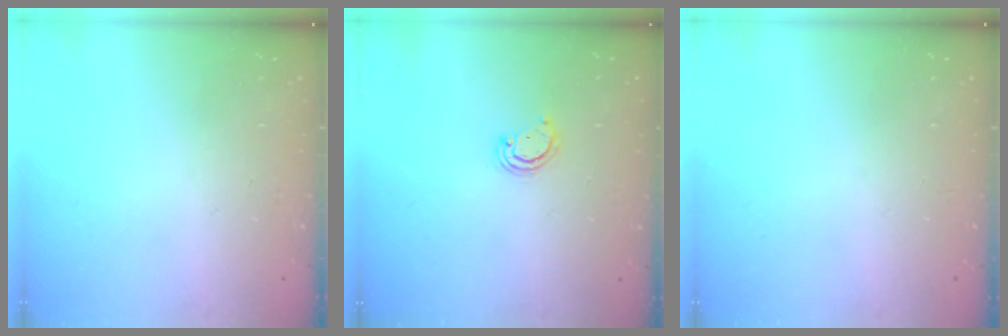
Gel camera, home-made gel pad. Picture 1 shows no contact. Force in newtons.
{"total": 2.3, "press": 2.3, "slide": 0.3}
{"total": 0.0}